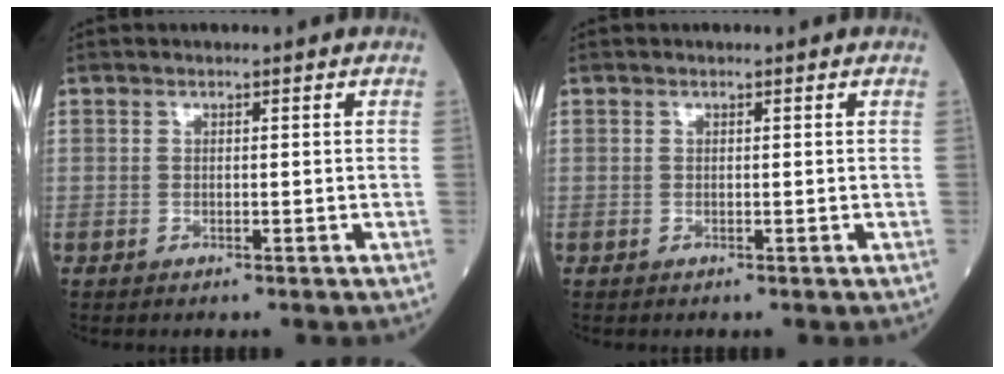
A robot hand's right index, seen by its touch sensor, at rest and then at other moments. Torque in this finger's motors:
{"motor_torque": [-0.01, 0.00, -0.01, 0.01]}